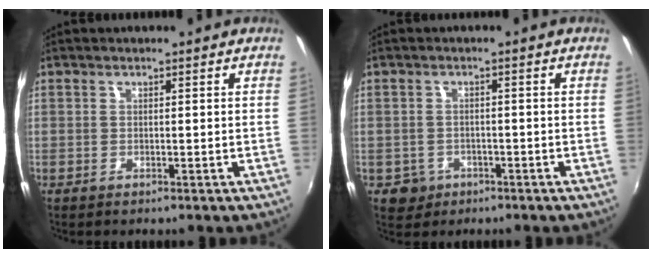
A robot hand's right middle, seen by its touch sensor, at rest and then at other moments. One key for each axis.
{"total": 3.8, "fx": -1.6, "fy": 3.4, "fz": 0.7, "tx": -0.025, "ty": 0.002, "tz": -0.019}